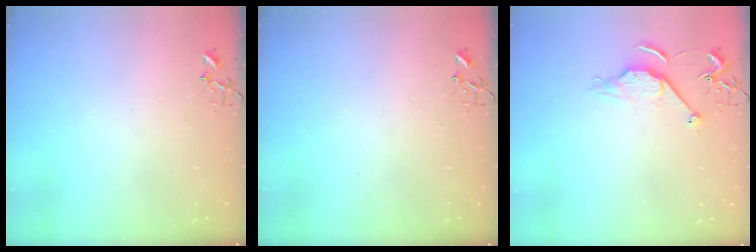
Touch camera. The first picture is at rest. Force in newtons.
{"total": 0.0}
{"total": 8.2, "press": 8.1, "slide": 0.3}